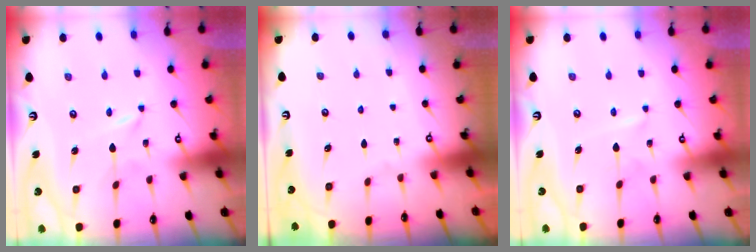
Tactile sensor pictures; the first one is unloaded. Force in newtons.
{"total": 0.0}
{"total": 2.4, "press": 2.3, "slide": 0.3}